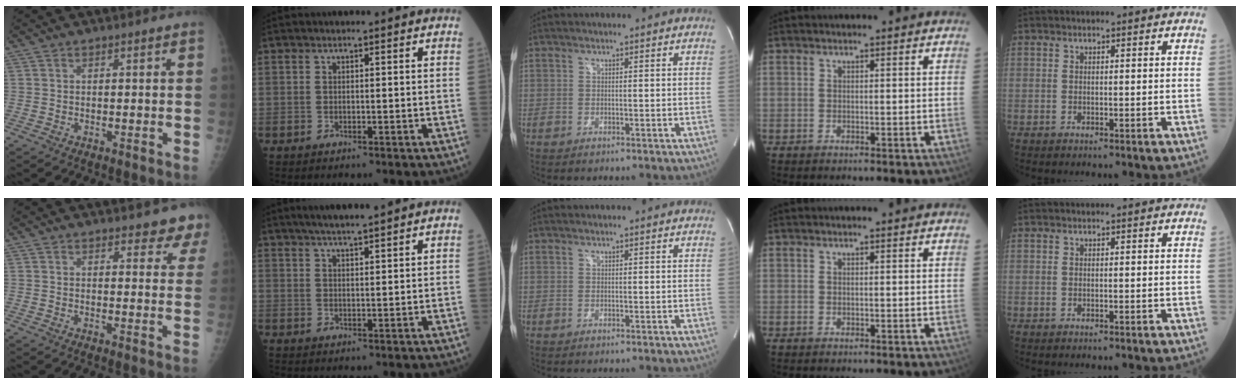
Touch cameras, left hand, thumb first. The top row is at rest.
{"thumb": {"total": 5.4, "force": [4.7, 2.0, 1.5], "torque": [0.016, -0.025, 0.040]}, "index": {"total": 5.8, "force": [4.9, -0.3, 3.1], "torque": [-0.054, 0.017, 0.082]}}